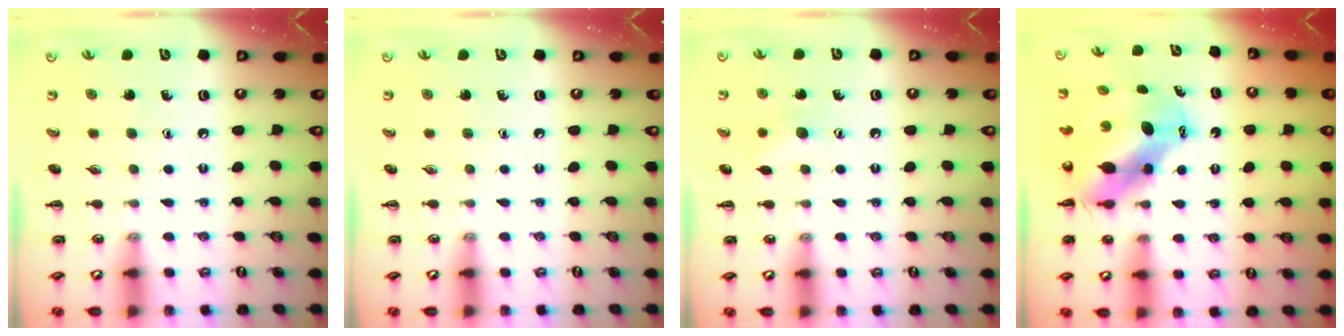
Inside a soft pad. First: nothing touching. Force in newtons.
{"total": 0.0}
{"total": 6.8, "press": 6.7, "slide": 1.3}
{"total": 8.5, "press": 8.2, "slide": 1.9}